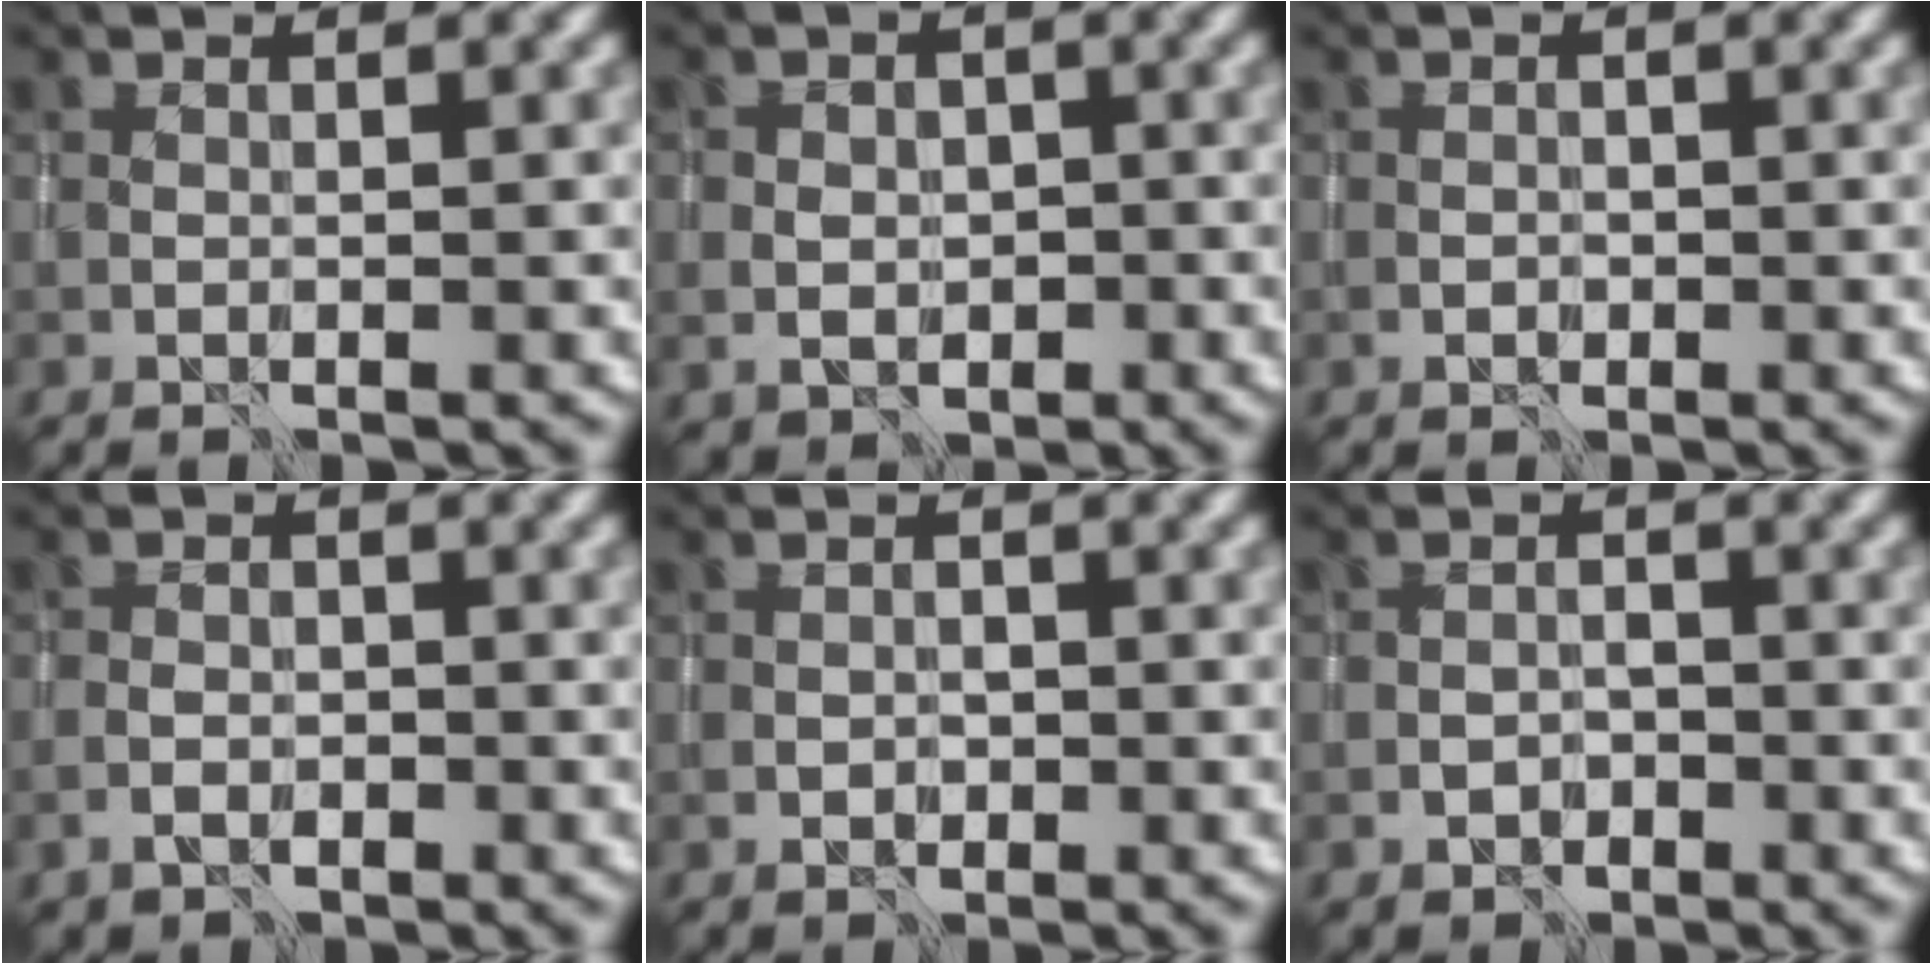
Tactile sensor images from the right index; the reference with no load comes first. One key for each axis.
{"total": 2.6, "fx": -0.4, "fy": 2.3, "fz": 1.2, "tx": -0.002, "ty": 0.002, "tz": -0.009}
{"total": 0.7, "fx": -0.2, "fy": 0.6, "fz": 0.3, "tx": -0.003, "ty": 0.002, "tz": -0.004}
{"total": 1.5, "fx": -0.9, "fy": 1.1, "fz": 0.6, "tx": -0.004, "ty": 0.007, "tz": -0.020}
{"total": 1.2, "fx": -0.4, "fy": 1.0, "fz": 0.5, "tx": -0.007, "ty": 0.002, "tz": -0.006}
{"total": 1.7, "fx": -1.0, "fy": 1.3, "fz": 0.6, "tx": -0.007, "ty": 0.005, "tz": -0.018}